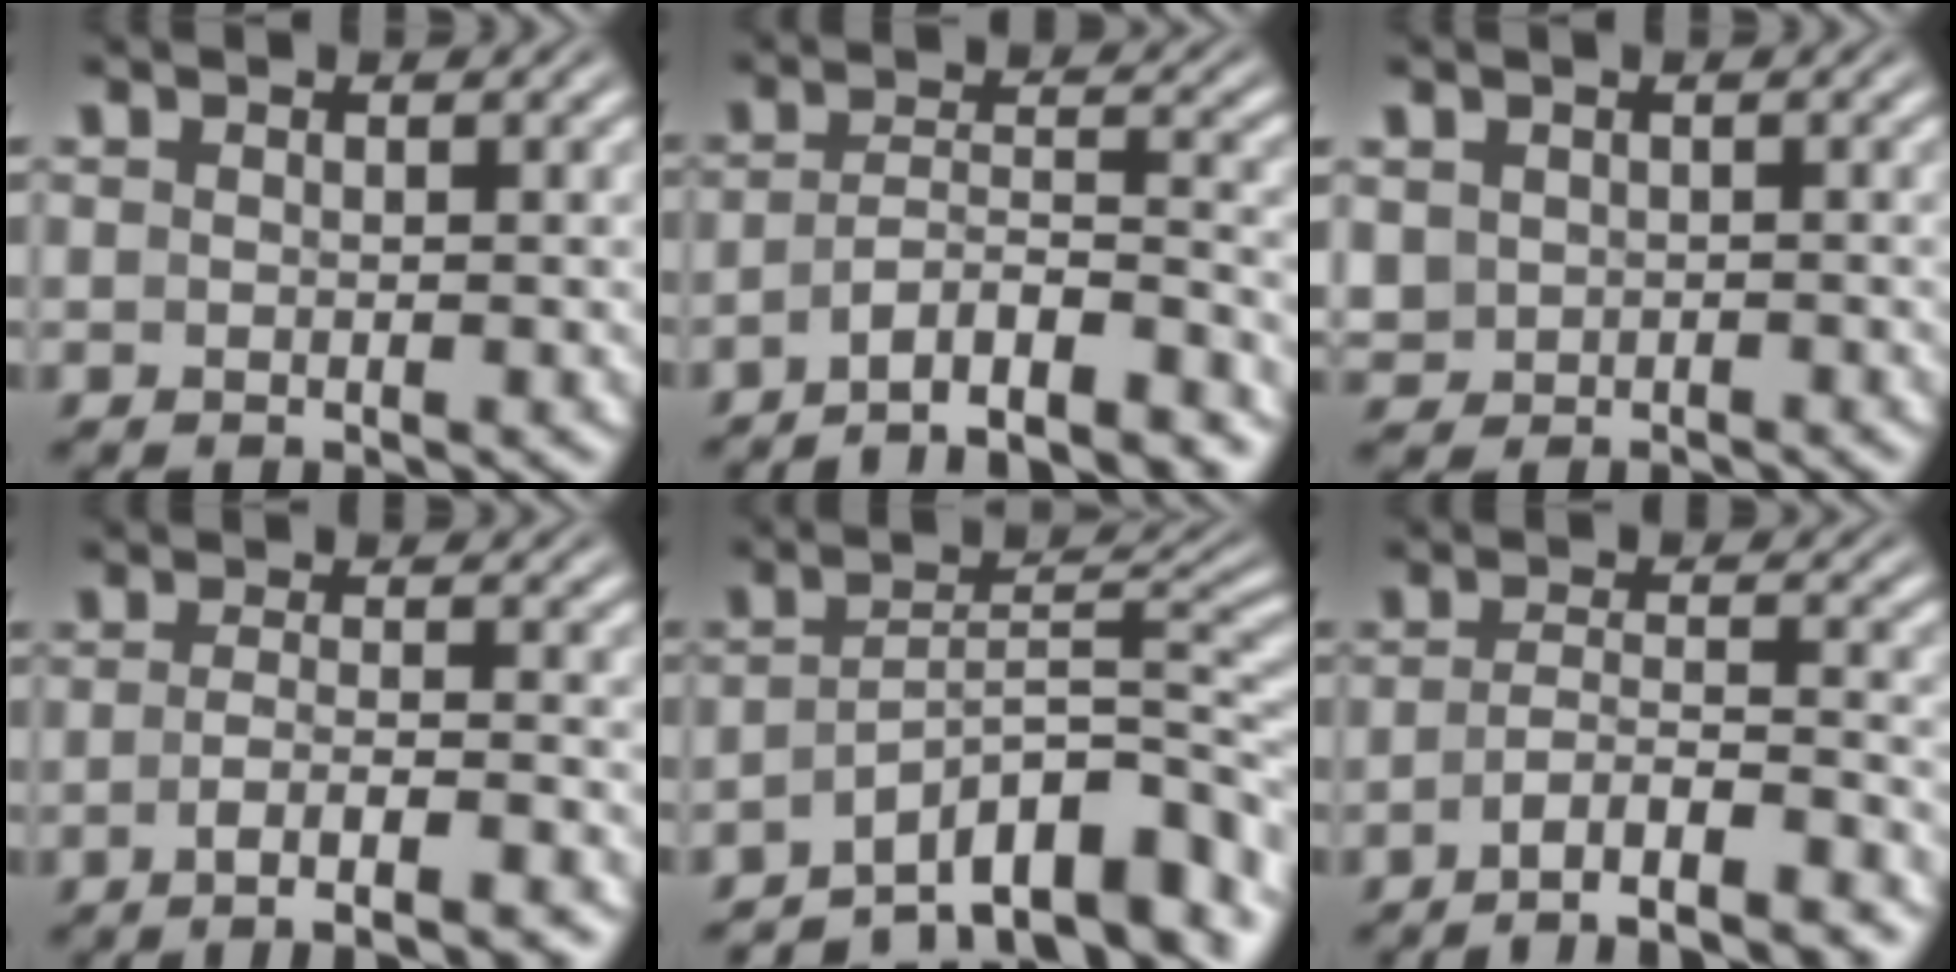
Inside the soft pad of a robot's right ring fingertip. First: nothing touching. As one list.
[{"total": 8.8, "force": [-7.2, 4.1, 3.0], "torque": [-0.062, -0.037, -0.110]}, {"total": 2.8, "force": [-0.6, 2.5, 0.9], "torque": [-0.041, -0.023, 0.004]}, {"total": 5.0, "force": [-4.0, 0.5, 3.0], "torque": [-0.047, -0.026, -0.053]}, {"total": 11.9, "force": [-7.1, 5.8, 7.6], "torque": [-0.120, -0.044, -0.095]}, {"total": 6.7, "force": [-5.5, 2.3, 3.0], "torque": [-0.061, -0.034, -0.077]}]